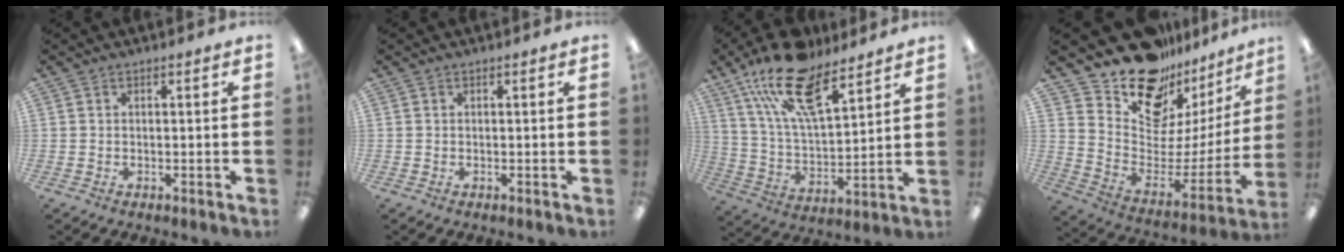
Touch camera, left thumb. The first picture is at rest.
{"total": 0.0}
{"total": 18.1, "force": [12.0, 7.4, 11.4], "torque": [-0.213, -0.050, 0.213]}
{"total": 18.3, "force": [14.6, 9.1, 6.4], "torque": [-0.107, -0.127, 0.260]}